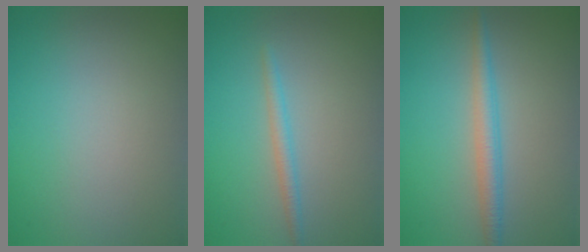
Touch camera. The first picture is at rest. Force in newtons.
{"total": 1.5, "press": 1.5, "slide": 0.1}
{"total": 2.5, "press": 2.5, "slide": 0.0}